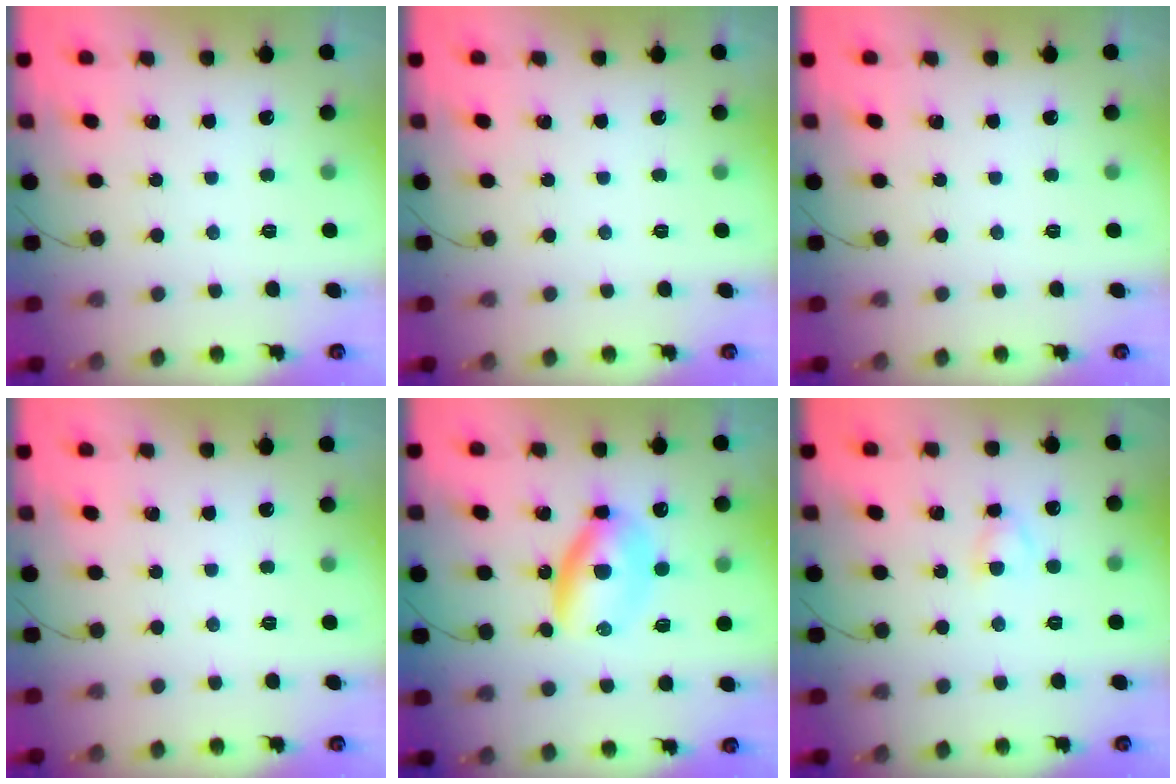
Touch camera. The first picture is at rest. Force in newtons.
{"total": 0.0}
{"total": 0.0}
{"total": 0.0}
{"total": 7.4, "press": 7.3, "slide": 0.7}
{"total": 2.8, "press": 2.7, "slide": 0.8}